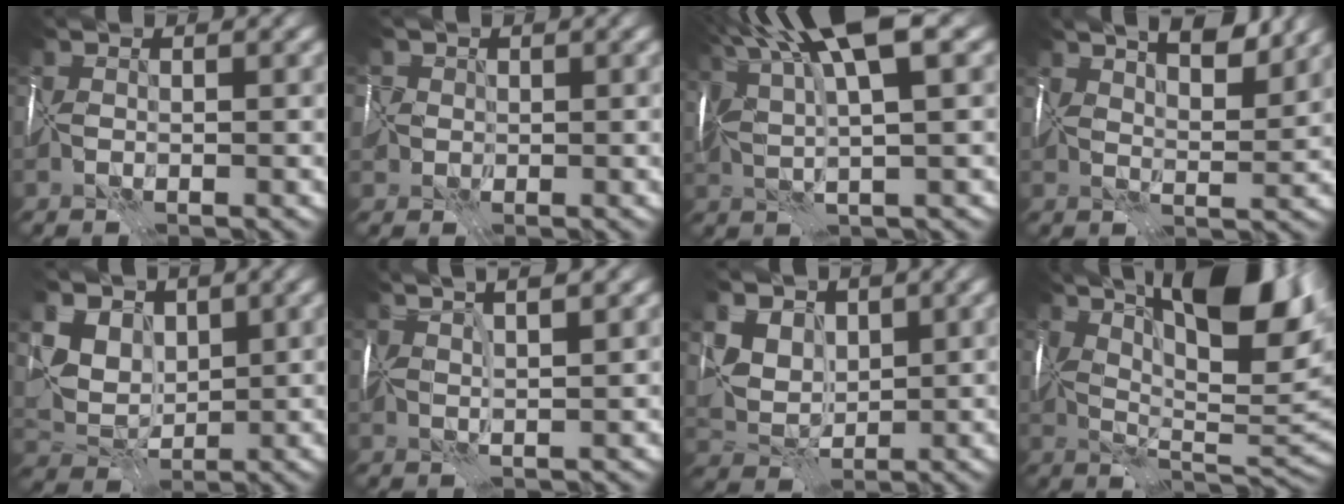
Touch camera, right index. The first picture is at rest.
{"total": 2.9, "force": [1.2, 2.5, 0.5], "torque": [-0.009, 0.026, -0.002]}
{"total": 10.3, "force": [4.9, 2.2, 8.8], "torque": [-0.163, 0.025, 0.085]}
{"total": 7.2, "force": [5.3, 2.0, 4.4], "torque": [-0.045, 0.026, 0.058]}
{"total": 5.4, "force": [3.0, 4.1, 2.0], "torque": [-0.063, 0.006, 0.052]}
{"total": 6.8, "force": [4.3, 1.9, 4.9], "torque": [-0.055, 0.044, 0.044]}
{"total": 4.7, "force": [2.6, 3.5, 1.8], "torque": [-0.054, 0.004, 0.051]}
{"total": 15.9, "force": [7.1, 6.1, 12.8], "torque": [-0.205, 0.024, 0.120]}